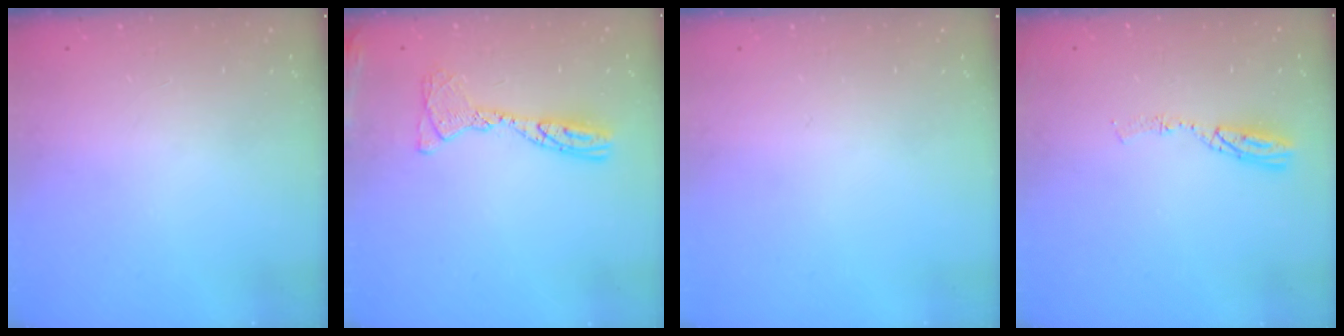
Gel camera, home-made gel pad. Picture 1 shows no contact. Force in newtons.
{"total": 12.2, "press": 12.1, "slide": 1.3}
{"total": 0.0}
{"total": 5.0, "press": 5.0, "slide": 0.2}